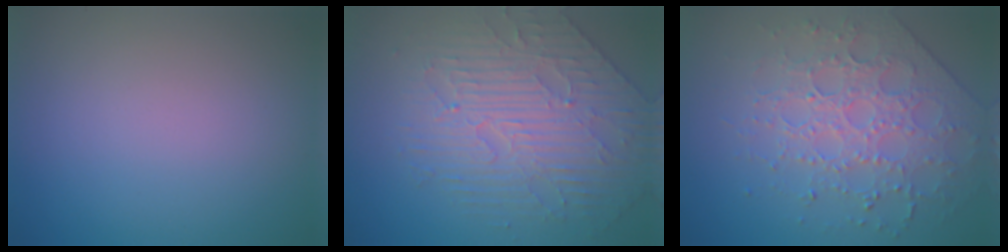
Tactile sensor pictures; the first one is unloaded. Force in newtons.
{"total": 4.4, "press": 4.3, "slide": 0.8}
{"total": 4.0, "press": 4.0, "slide": 0.1}